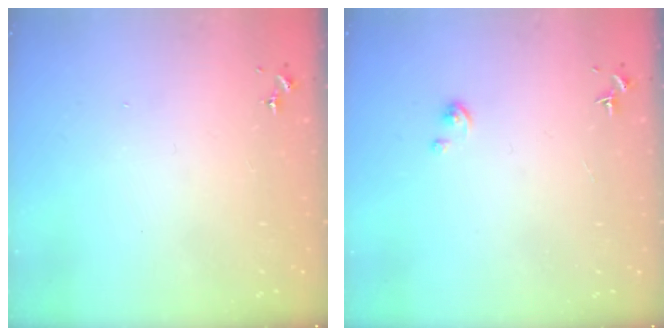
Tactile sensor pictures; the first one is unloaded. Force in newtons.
{"total": 2.1, "press": 2.1, "slide": 0.2}